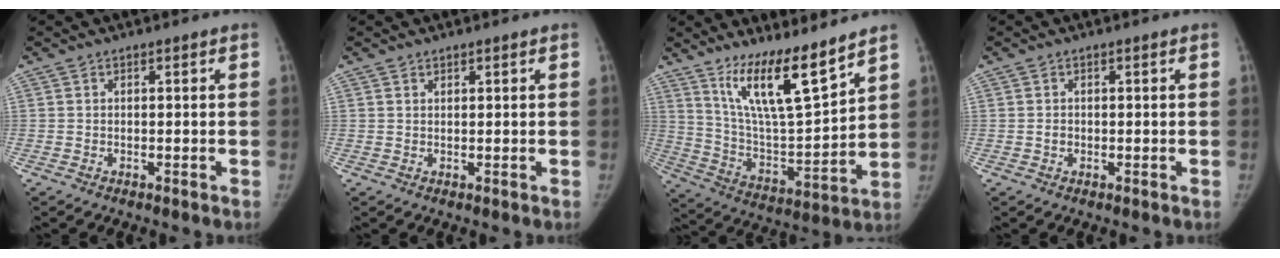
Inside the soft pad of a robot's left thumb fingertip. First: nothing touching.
{"total": 0.6, "force": [0.5, 0.2, 0.1], "torque": [-0.002, -0.005, 0.009]}
{"total": 15.5, "force": [11.2, 2.8, 10.4], "torque": [-0.162, -0.080, 0.214]}
{"total": 1.0, "force": [-0.1, 0.9, 0.5], "torque": [-0.006, 0.002, 0.000]}